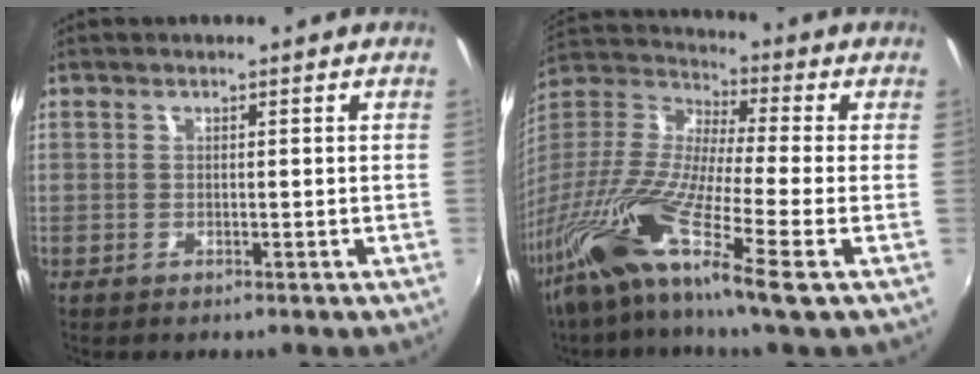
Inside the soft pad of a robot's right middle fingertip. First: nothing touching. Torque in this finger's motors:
{"motor_torque": [1.07, -1.07, 0.52, 0.21]}